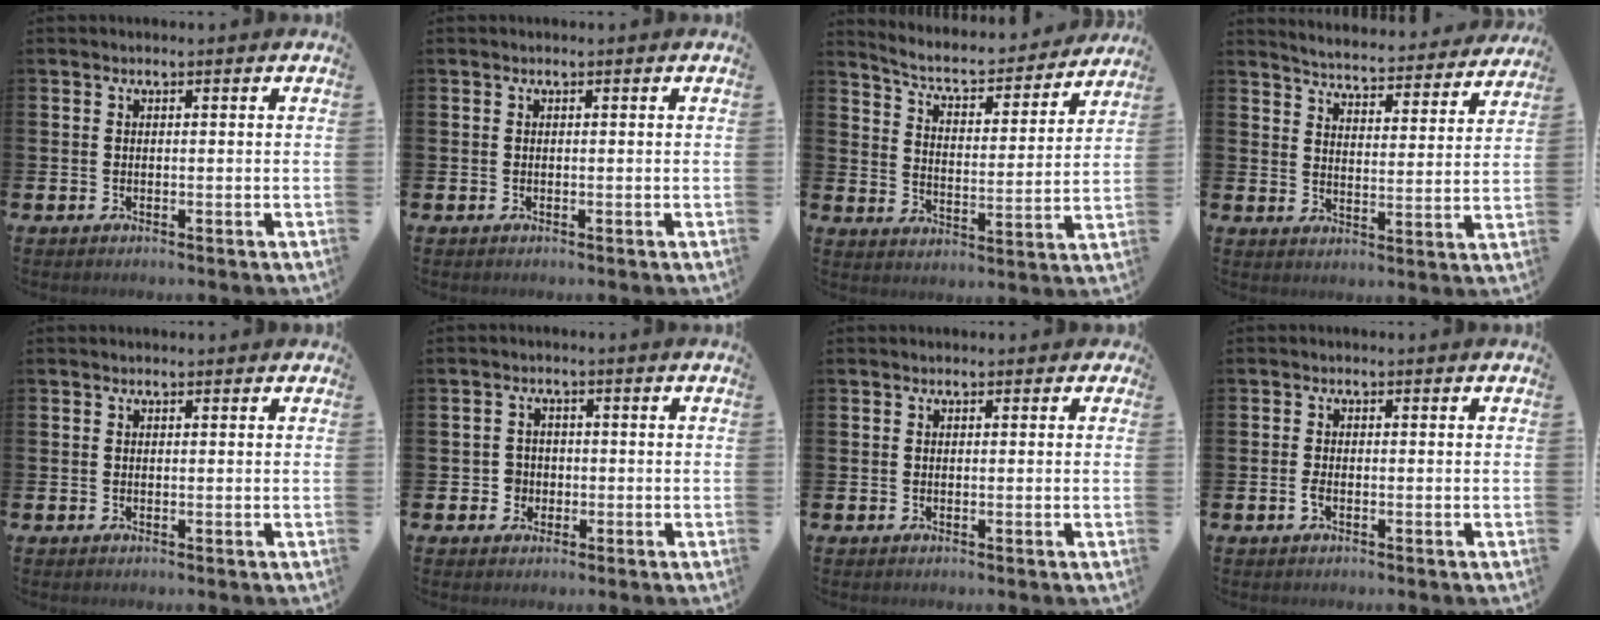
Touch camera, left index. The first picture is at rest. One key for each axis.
{"total": 0.0}
{"total": 5.9, "fx": 5.5, "fy": 1.5, "fz": 1.8, "tx": -0.058, "ty": -0.047, "tz": 0.085}
{"total": 4.8, "fx": 4.8, "fy": 0.2, "fz": 0.6, "tx": -0.025, "ty": -0.044, "tz": 0.078}
{"total": 0.0}
{"total": 2.3, "fx": -0.6, "fy": 2.2, "fz": 0.3, "tx": -0.009, "ty": 0.006, "tz": -0.019}
{"total": 0.6, "fx": 0.1, "fy": 0.6, "fz": 0.2, "tx": 0.003, "ty": 0.007, "tz": -0.002}
{"total": 1.2, "fx": -0.6, "fy": 0.5, "fz": 1.0, "tx": -0.022, "ty": 0.001, "tz": -0.011}